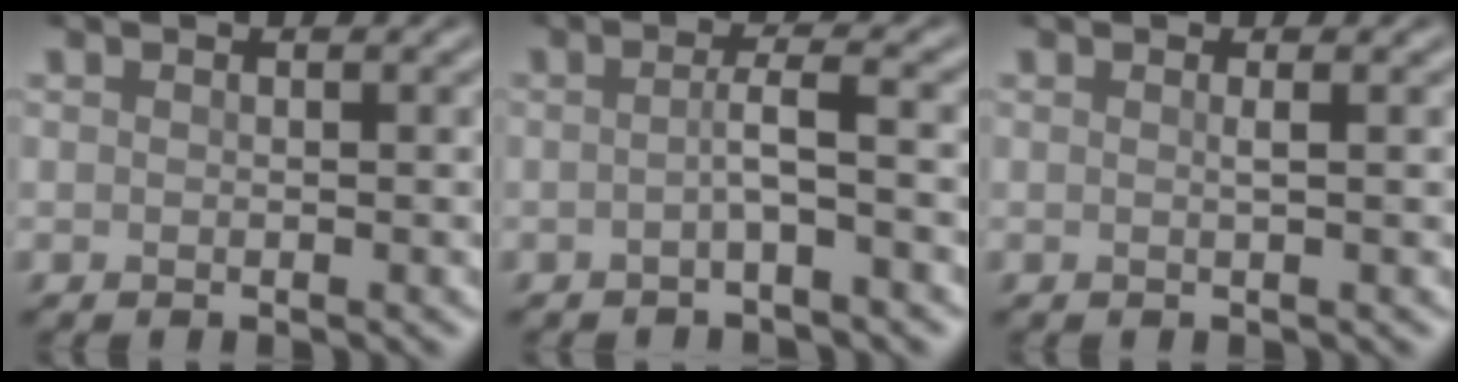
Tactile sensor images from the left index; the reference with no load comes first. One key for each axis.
{"total": 2.2, "fx": -0.6, "fy": 0.2, "fz": 2.1, "tx": -0.040, "ty": 0.004, "tz": -0.018}
{"total": 0.9, "fx": 0.2, "fy": 0.3, "fz": 0.9, "tx": -0.006, "ty": 0.002, "tz": -0.003}